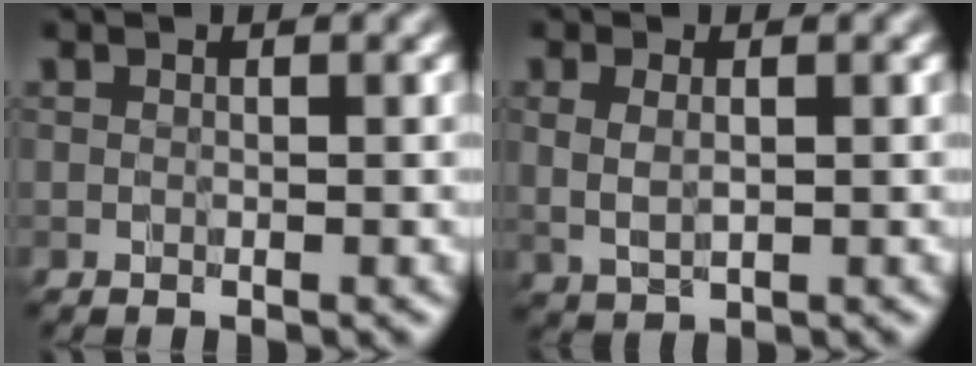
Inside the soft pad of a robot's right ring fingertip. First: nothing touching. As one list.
[{"total": 1.4, "force": [0.4, 0.6, 1.1], "torque": [-0.024, -0.006, 0.014]}]